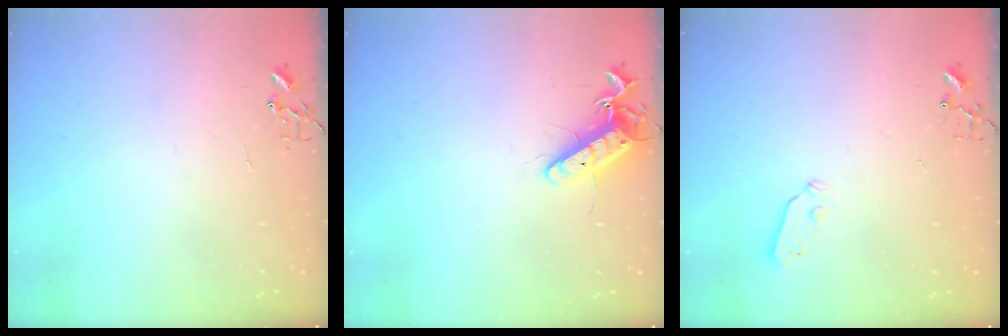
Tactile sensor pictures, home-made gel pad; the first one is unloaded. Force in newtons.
{"total": 12.1, "press": 12.1, "slide": 0.9}
{"total": 3.3, "press": 3.3, "slide": 0.5}